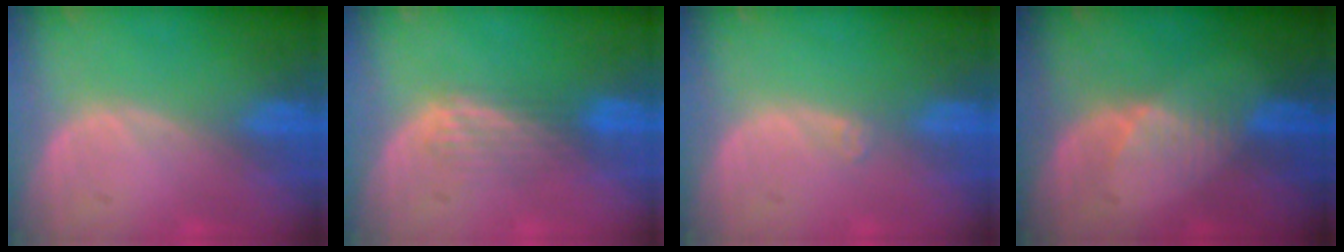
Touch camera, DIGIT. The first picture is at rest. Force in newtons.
{"total": 3.5, "press": 3.2, "slide": 1.4}
{"total": 0.9, "press": 0.7, "slide": 0.6}
{"total": 2.7, "press": 2.7, "slide": 0.3}